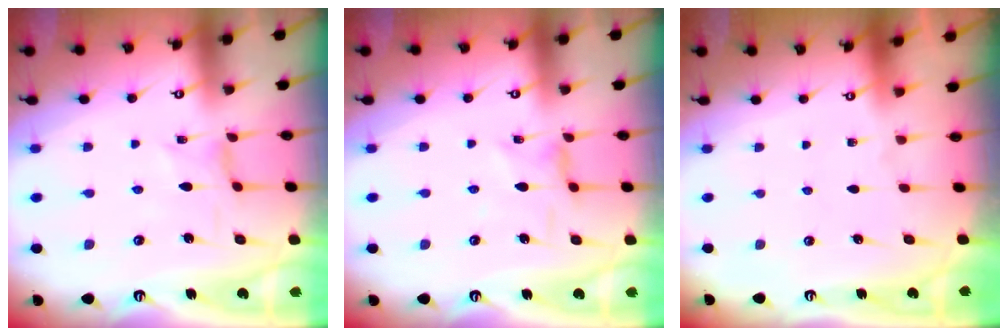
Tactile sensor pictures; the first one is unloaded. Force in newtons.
{"total": 3.1, "press": 3.1, "slide": 0.5}
{"total": 0.0}